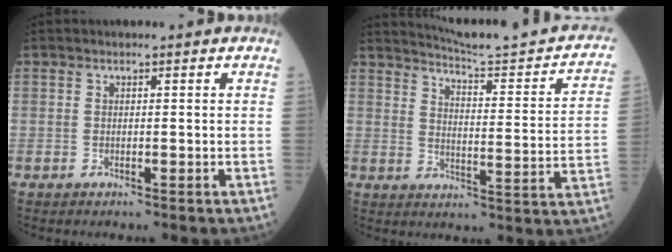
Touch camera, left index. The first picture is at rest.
{"total": 18.4, "force": [16.8, 0.5, 7.4], "torque": [-0.100, -0.060, 0.208]}